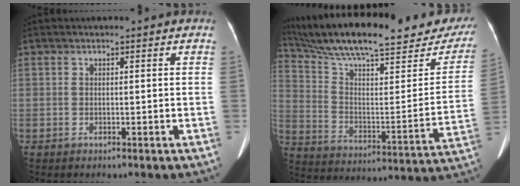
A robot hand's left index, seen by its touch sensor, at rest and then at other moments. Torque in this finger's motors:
{"motor_torque": [0.52, -1.62, 0.28, 0.20]}